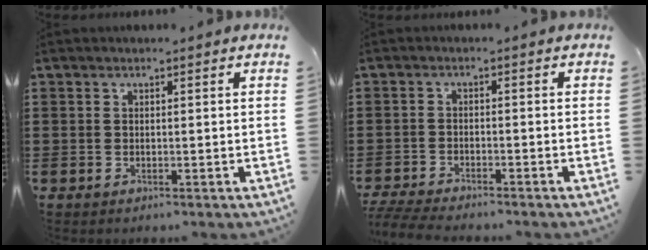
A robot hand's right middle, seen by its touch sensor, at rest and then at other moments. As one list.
[{"total": 3.6, "force": [-3.5, 0.1, 0.9], "torque": [-0.029, -0.008, -0.075]}]